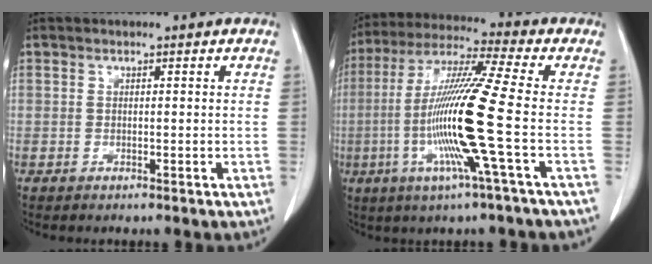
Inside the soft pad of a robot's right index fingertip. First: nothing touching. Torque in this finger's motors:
{"motor_torque": [2.14, 0.00, 1.06, 0.21]}